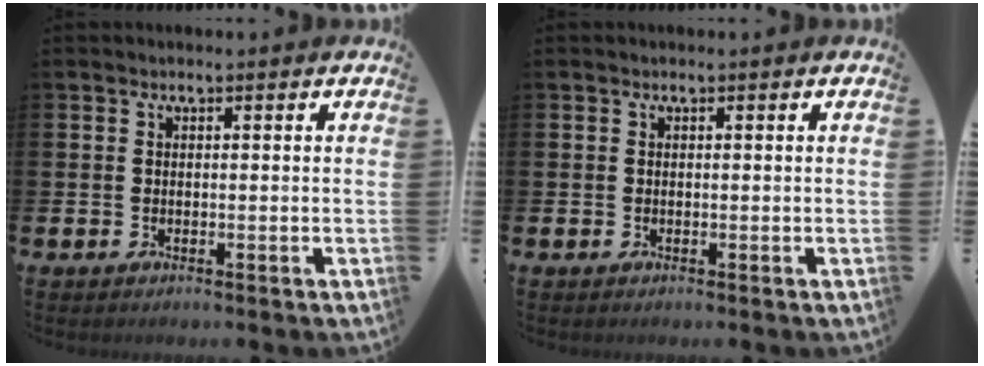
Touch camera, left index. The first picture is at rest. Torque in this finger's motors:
{"motor_torque": [-0.07, 0.06, 0.00, 0.00]}